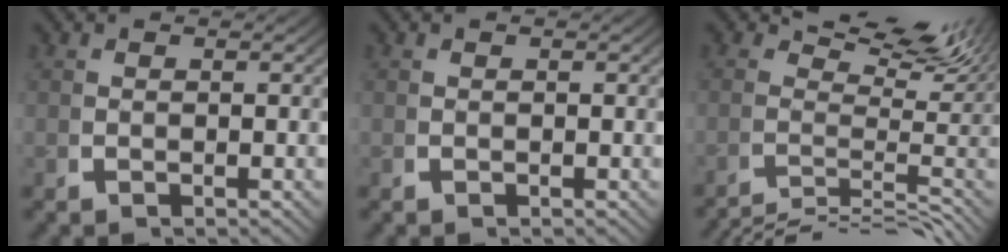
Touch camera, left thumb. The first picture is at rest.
{"total": 0.0}
{"total": 7.7, "force": [-0.5, 4.1, 6.5], "torque": [-0.064, -0.019, -0.009]}